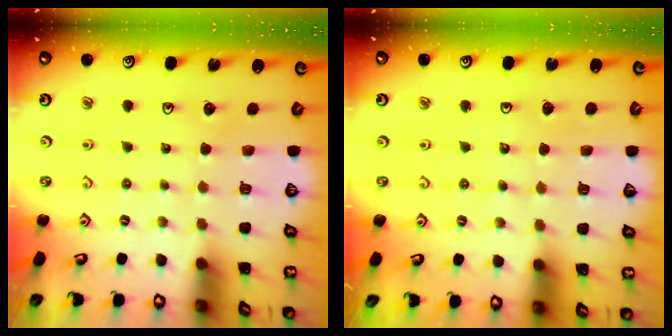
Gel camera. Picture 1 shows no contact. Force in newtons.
{"total": 2.7, "press": 2.7, "slide": 0.3}